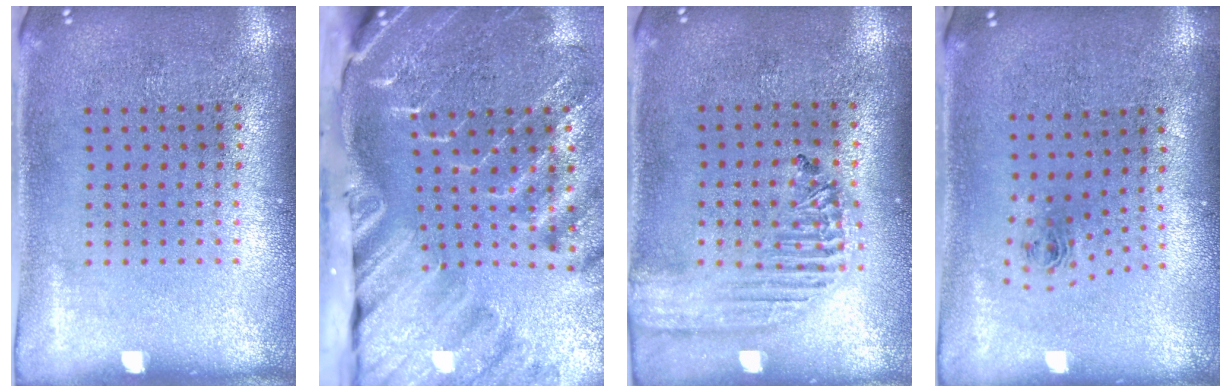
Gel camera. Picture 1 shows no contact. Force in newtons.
{"total": 4.5, "press": 3.3, "slide": 3.0}
{"total": 1.8, "press": 1.7, "slide": 0.6}
{"total": 0.8, "press": 0.3, "slide": 0.7}